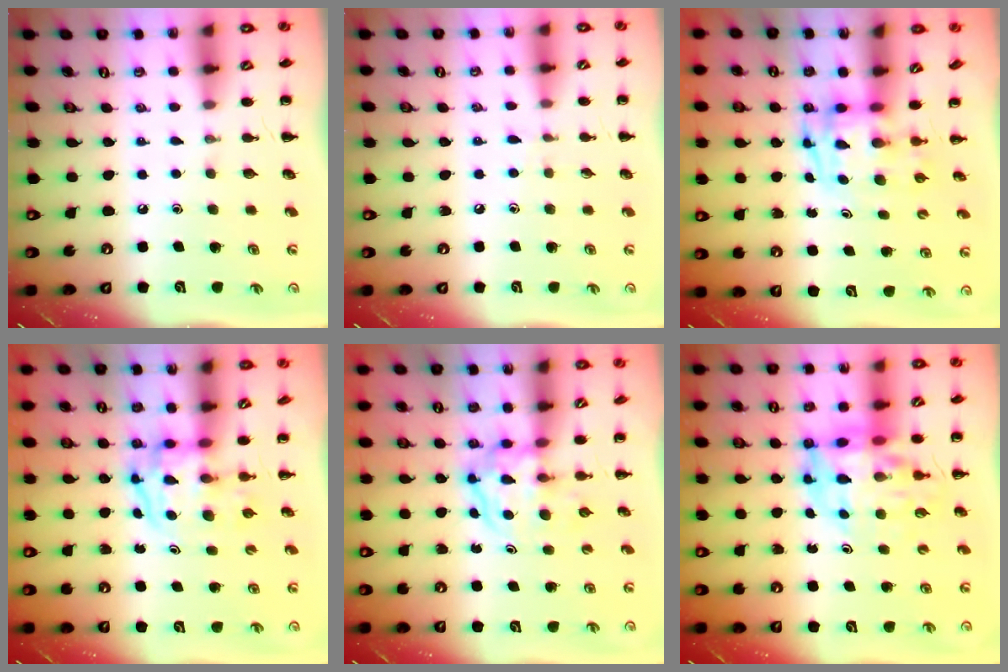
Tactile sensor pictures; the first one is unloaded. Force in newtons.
{"total": 4.8, "press": 4.3, "slide": 2.0}
{"total": 3.2, "press": 3.2, "slide": 0.6}
{"total": 3.8, "press": 3.8, "slide": 0.6}
{"total": 3.8, "press": 3.7, "slide": 0.4}
{"total": 12.2, "press": 11.6, "slide": 3.7}